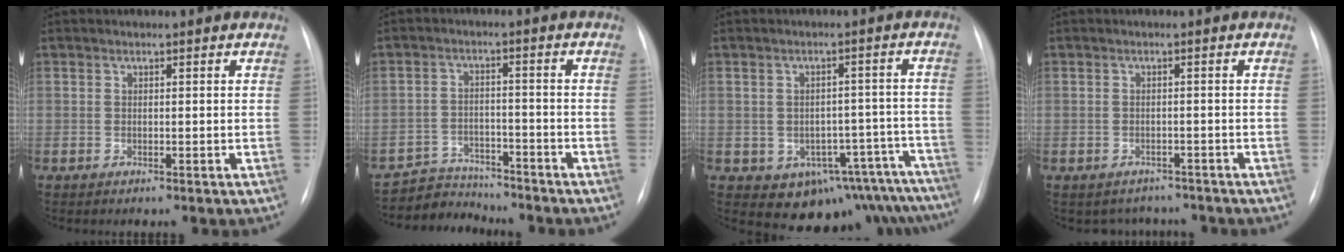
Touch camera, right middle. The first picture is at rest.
{"total": 6.0, "force": [-5.8, 1.5, -0.9], "torque": [0.017, 0.008, -0.099]}
{"total": 14.1, "force": [-11.0, 7.7, 4.4], "torque": [-0.028, 0.046, -0.120]}
{"total": 3.8, "force": [-3.1, 2.2, -0.3], "torque": [0.006, 0.016, -0.042]}